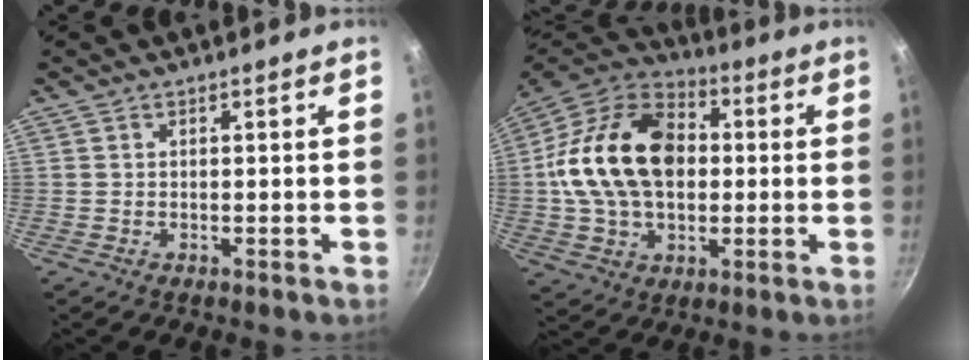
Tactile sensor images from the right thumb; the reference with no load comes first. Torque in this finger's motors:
{"motor_torque": [1.59, 3.22, 1.35, -1.42, 0.21]}